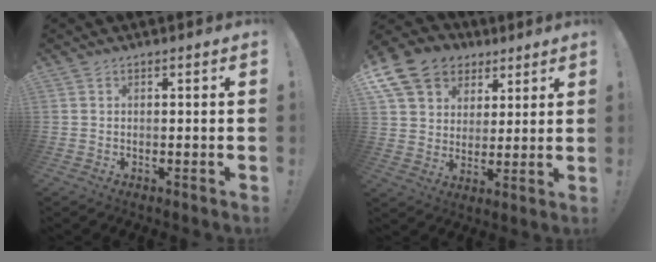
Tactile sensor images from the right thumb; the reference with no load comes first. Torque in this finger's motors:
{"motor_torque": [2.22, 2.79, 1.84, 0.93, 0.38]}